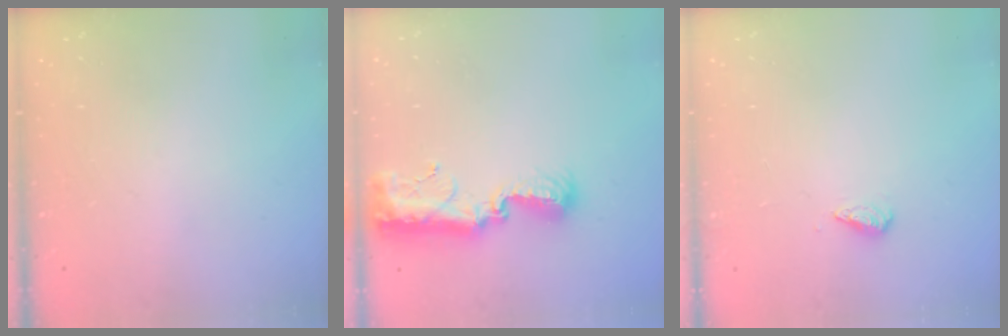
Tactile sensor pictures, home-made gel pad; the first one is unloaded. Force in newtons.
{"total": 11.5, "press": 11.4, "slide": 0.9}
{"total": 2.7, "press": 2.6, "slide": 0.4}